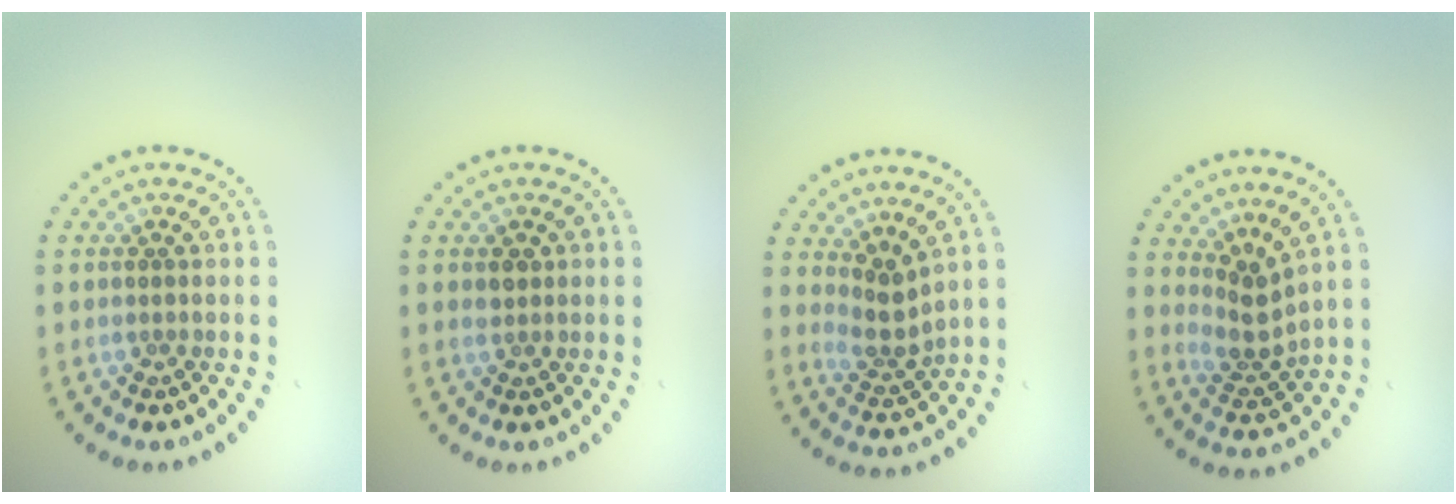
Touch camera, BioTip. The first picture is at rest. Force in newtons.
{"total": 0.9, "press": 0.9, "slide": 0.3}
{"total": 2.7, "press": 1.9, "slide": 1.9}
{"total": 2.7, "press": 1.9, "slide": 1.8}